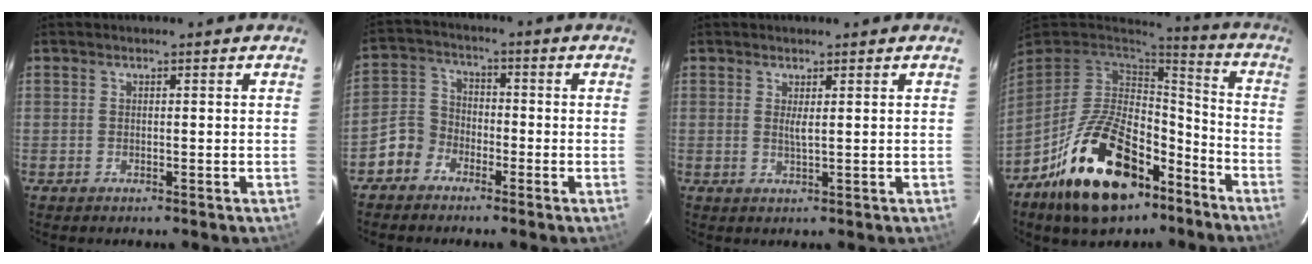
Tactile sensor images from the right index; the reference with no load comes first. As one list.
[{"total": 6.1, "force": [-3.8, 4.6, 1.2], "torque": [-0.028, 0.025, -0.081]}, {"total": 1.4, "force": [0.5, 0.2, 1.3], "torque": [-0.023, -0.005, 0.008]}, {"total": 23.5, "force": [-13.1, 12.3, 15.1], "torque": [-0.294, 0.007, -0.202]}]